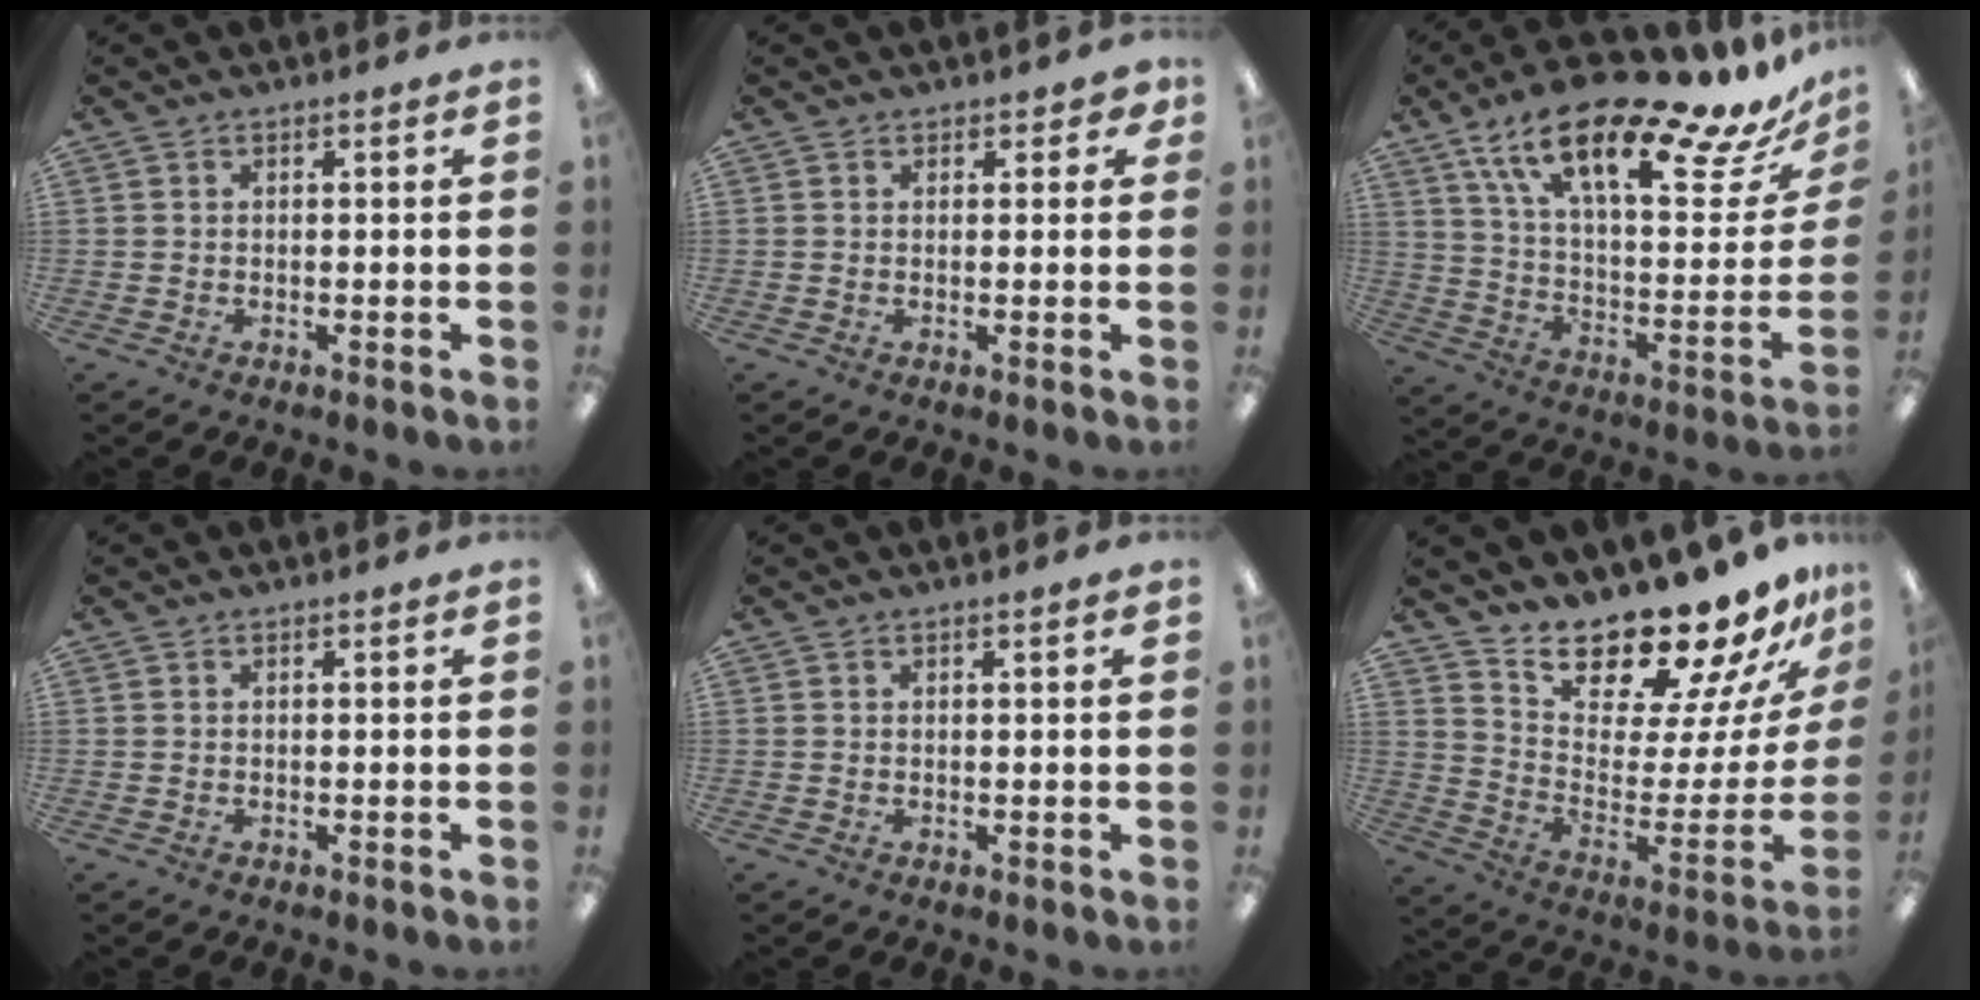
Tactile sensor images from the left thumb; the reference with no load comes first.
{"total": 2.5, "force": [1.7, 1.4, 1.3], "torque": [-0.011, -0.002, 0.029]}
{"total": 23.9, "force": [17.6, 6.1, 15.1], "torque": [-0.230, -0.120, 0.283]}
{"total": 0.0}
{"total": 0.9, "force": [0.6, 0.1, 0.7], "torque": [-0.015, 0.001, 0.010]}
{"total": 18.7, "force": [17.2, 3.9, 6.1], "torque": [-0.100, -0.158, 0.289]}